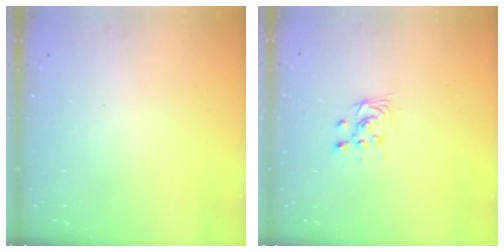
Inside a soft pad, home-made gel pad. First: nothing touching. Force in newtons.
{"total": 3.4, "press": 3.4, "slide": 0.2}